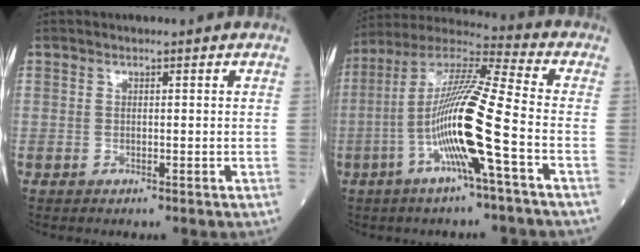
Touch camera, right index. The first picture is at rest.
{"total": 15.8, "force": [-4.3, -0.4, 15.2], "torque": [-0.297, 0.004, -0.093]}